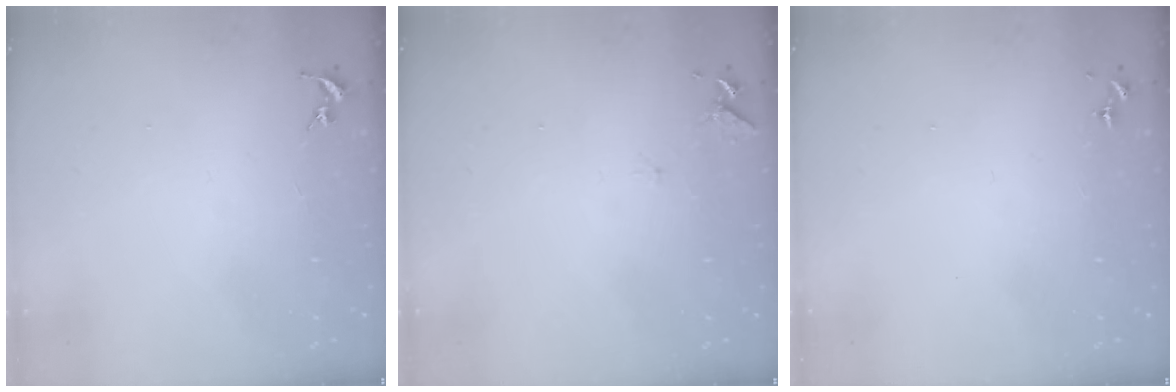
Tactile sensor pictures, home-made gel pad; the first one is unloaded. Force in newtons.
{"total": 6.2, "press": 6.2, "slide": 0.6}
{"total": 0.0}